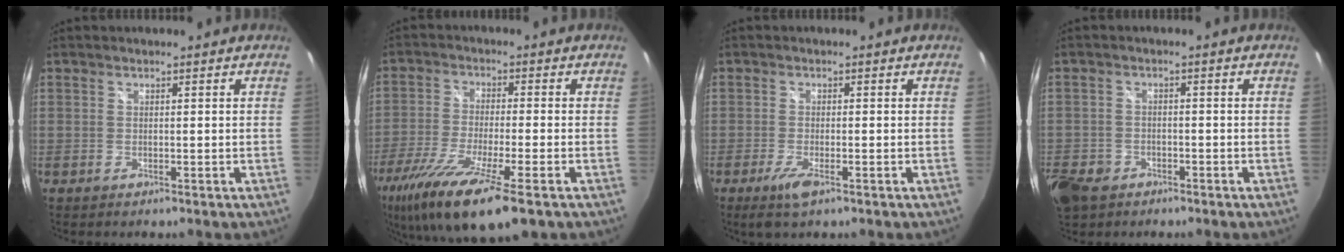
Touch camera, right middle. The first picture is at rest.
{"total": 16.8, "force": [-10.2, 3.1, 13.0], "torque": [-0.260, -0.064, -0.182]}
{"total": 3.8, "force": [-2.2, 0.8, 3.0], "torque": [-0.067, -0.012, -0.042]}
{"total": 9.0, "force": [-5.2, 6.3, 3.8], "torque": [-0.125, -0.013, -0.093]}